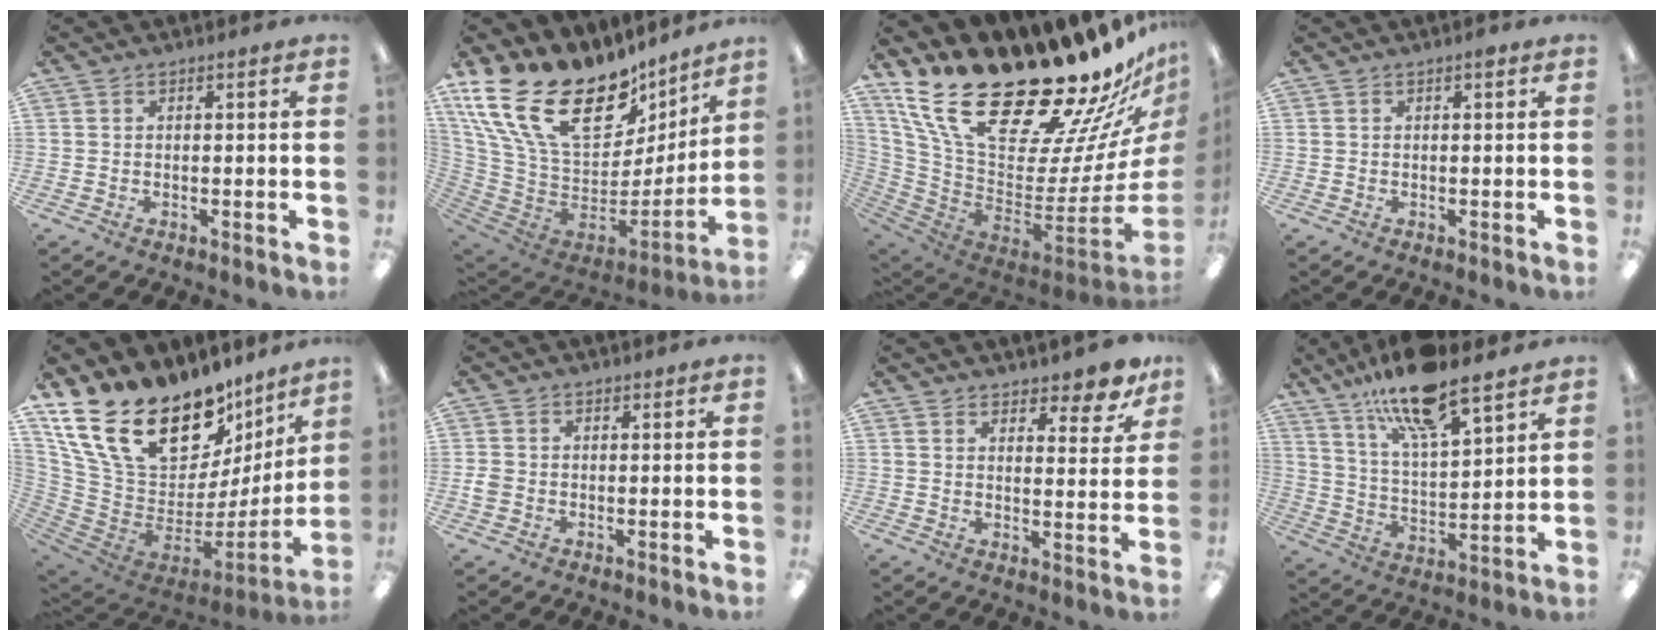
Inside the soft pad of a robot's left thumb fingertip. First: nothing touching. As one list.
[{"total": 28.3, "force": [16.6, 15.4, 17.0], "torque": [-0.324, -0.116, 0.322]}, {"total": 30.5, "force": [22.2, 11.4, 17.5], "torque": [-0.280, -0.189, 0.420]}, {"total": 1.0, "force": [0.5, 0.3, 0.8], "torque": [-0.018, 0.004, 0.007]}, {"total": 26.2, "force": [18.0, 12.3, 14.4], "torque": [-0.244, -0.127, 0.355]}, {"total": 2.3, "force": [-0.2, 2.1, 1.0], "torque": [-0.016, 0.005, -0.004]}, {"total": 6.8, "force": [5.9, 2.1, 2.7], "torque": [-0.023, -0.042, 0.100]}, {"total": 16.1, "force": [13.1, 4.1, 8.4], "torque": [-0.151, -0.074, 0.224]}]